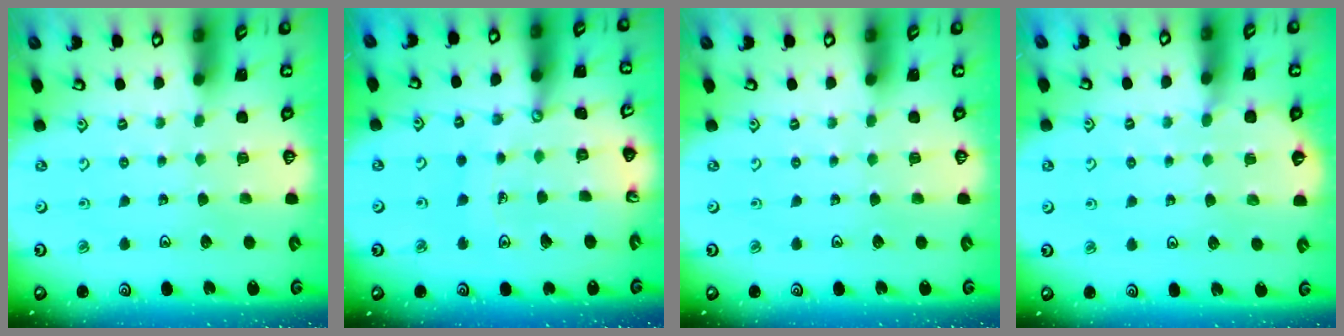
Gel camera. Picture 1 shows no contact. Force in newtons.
{"total": 11.9, "press": 11.8, "slide": 1.5}
{"total": 0.0}
{"total": 5.1, "press": 5.1, "slide": 0.6}